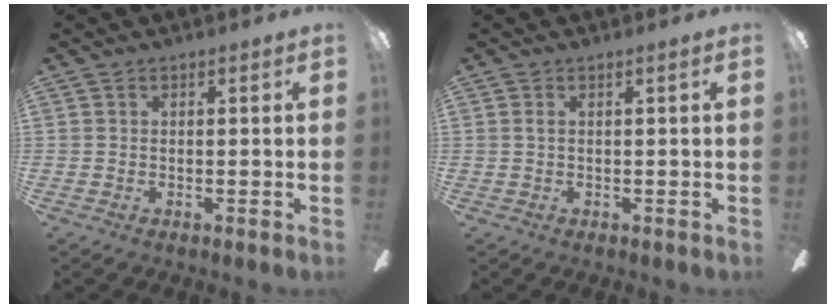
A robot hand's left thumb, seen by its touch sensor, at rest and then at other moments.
{"total": 1.2, "force": [0.1, 0.1, 1.2], "torque": [-0.020, 0.000, 0.001]}